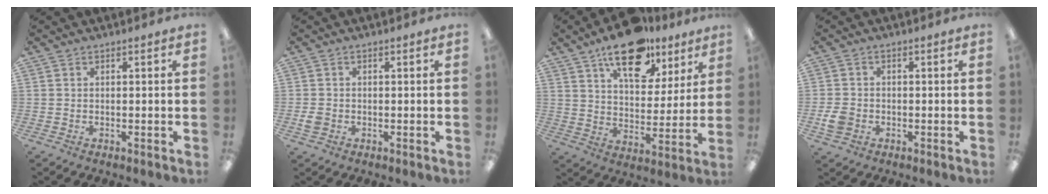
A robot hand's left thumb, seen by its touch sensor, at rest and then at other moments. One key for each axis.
{"total": 2.2, "fx": -0.4, "fy": 1.9, "fz": 1.0, "tx": -0.010, "ty": 0.001, "tz": -0.010}
{"total": 18.0, "fx": 12.2, "fy": 8.6, "fz": 10.1, "tx": -0.144, "ty": -0.063, "tz": 0.206}
{"total": 4.0, "fx": -1.3, "fy": 3.3, "fz": 1.9, "tx": -0.036, "ty": -0.001, "tz": -0.026}